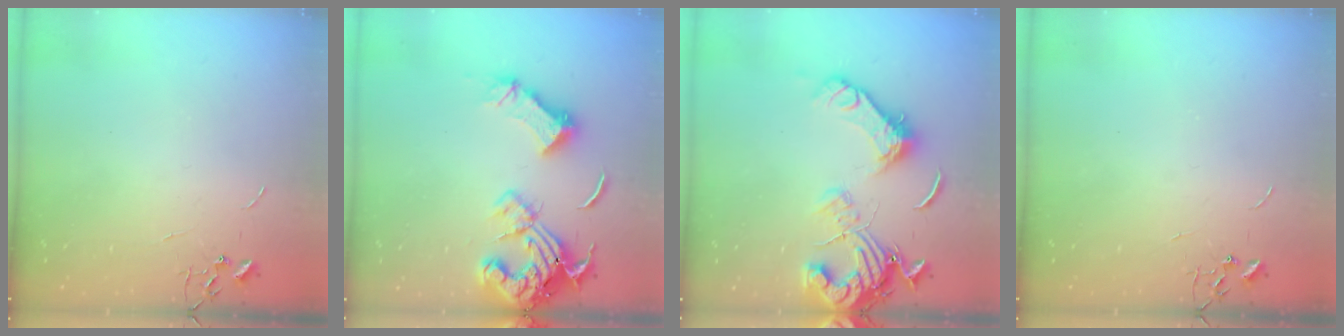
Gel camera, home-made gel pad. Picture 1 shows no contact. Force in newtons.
{"total": 17.6, "press": 17.5, "slide": 2.1}
{"total": 16.5, "press": 16.4, "slide": 2.4}
{"total": 0.0}